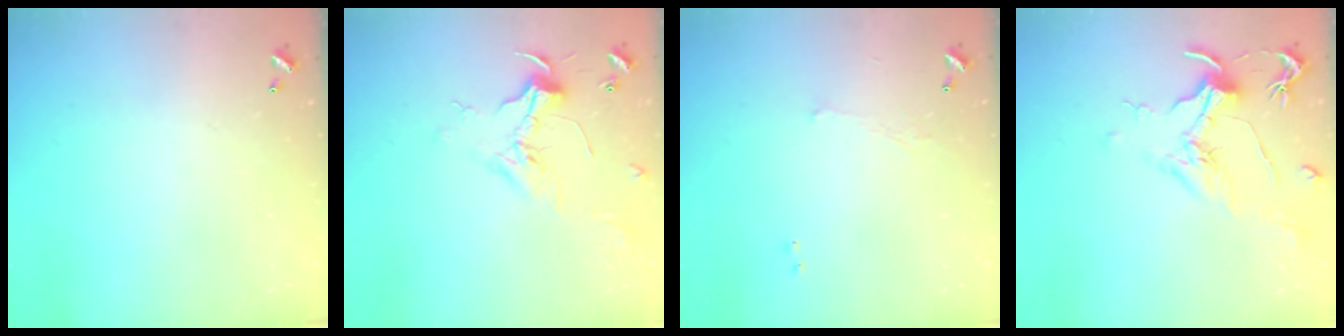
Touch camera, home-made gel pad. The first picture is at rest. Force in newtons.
{"total": 2.3, "press": 2.2, "slide": 0.7}
{"total": 0.6, "press": 0.2, "slide": 0.5}
{"total": 2.1, "press": 2.0, "slide": 0.8}